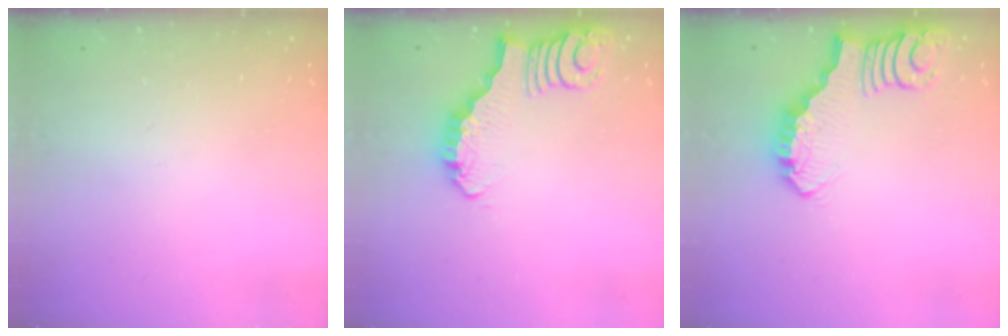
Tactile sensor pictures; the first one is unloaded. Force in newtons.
{"total": 4.2, "press": 4.2, "slide": 0.3}
{"total": 2.4, "press": 2.4, "slide": 0.3}